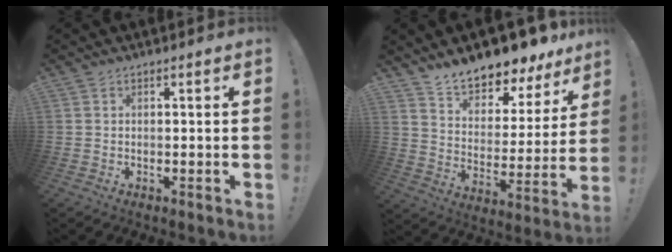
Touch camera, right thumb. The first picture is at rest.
{"total": 11.0, "force": [10.6, 2.3, 2.2], "torque": [-0.053, -0.100, 0.184]}